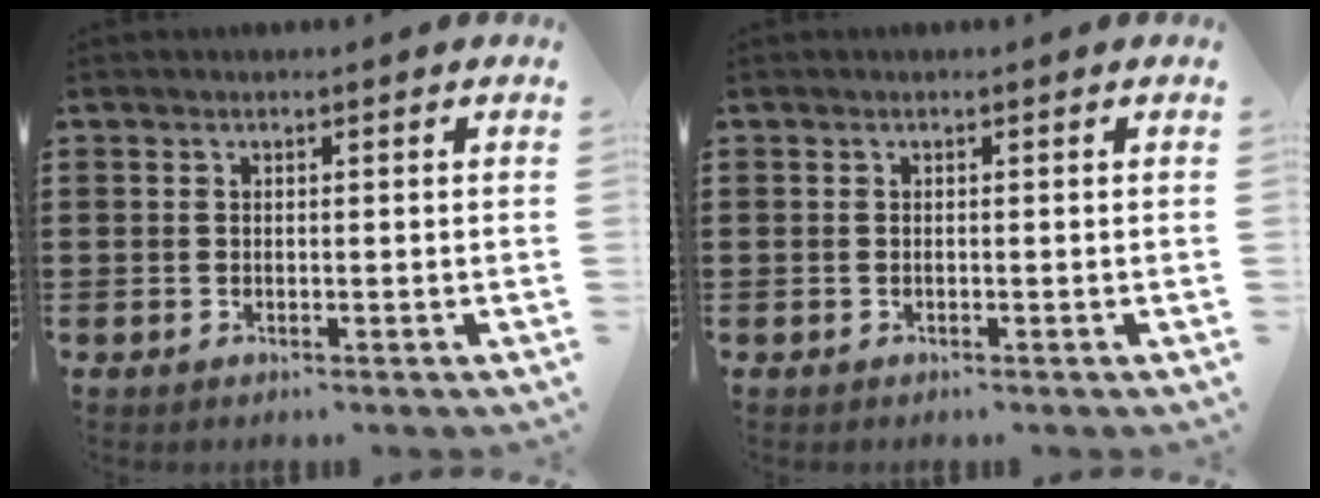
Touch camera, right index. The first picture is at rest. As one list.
[{"total": 0.0}]